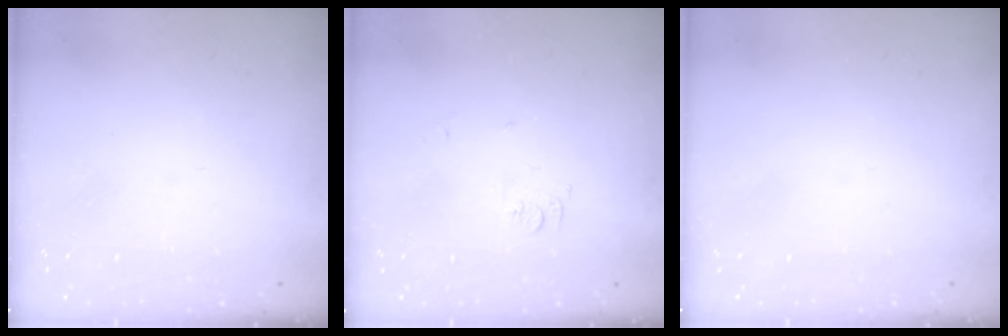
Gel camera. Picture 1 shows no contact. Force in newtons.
{"total": 5.7, "press": 5.7, "slide": 0.6}
{"total": 1.5, "press": 1.5, "slide": 0.1}